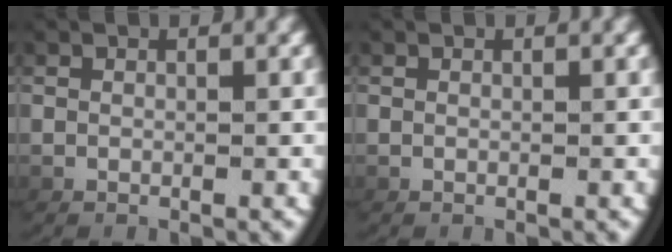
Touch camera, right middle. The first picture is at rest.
{"total": 0.0}